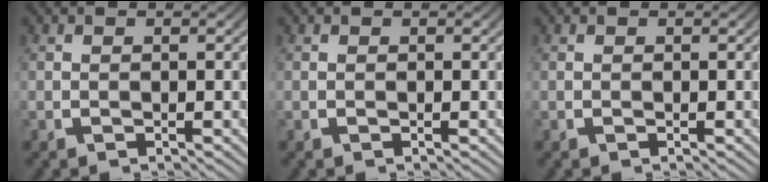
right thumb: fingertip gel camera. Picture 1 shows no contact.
{"total": 0.0}
{"total": 0.0}